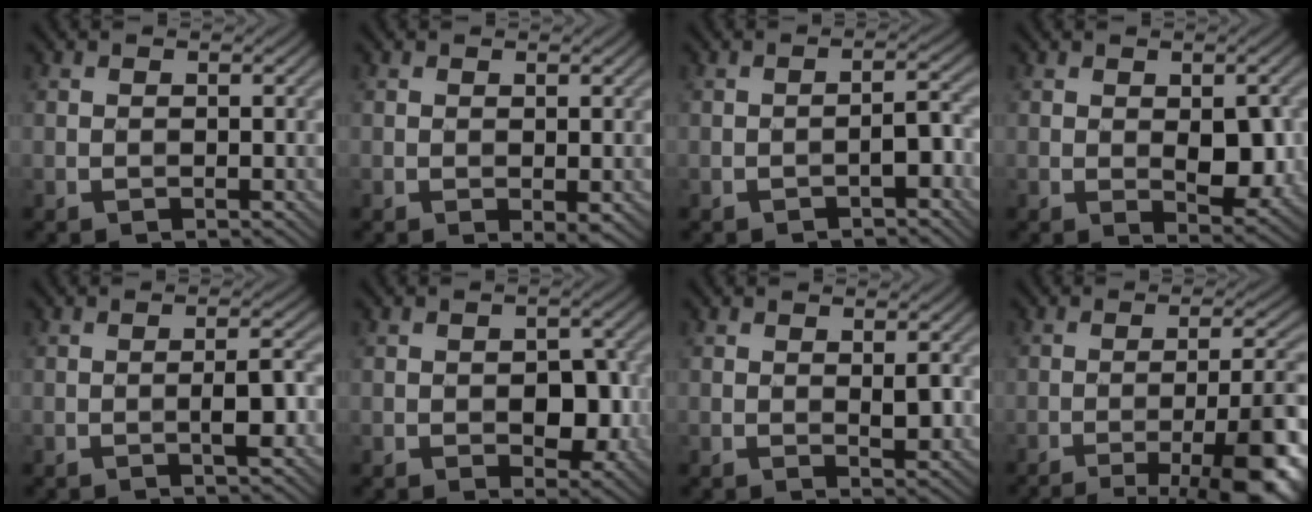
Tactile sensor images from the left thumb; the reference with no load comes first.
{"total": 1.4, "force": [-0.1, 0.6, 1.2], "torque": [-0.019, -0.005, 0.001]}
{"total": 2.3, "force": [-1.5, 0.5, 1.7], "torque": [-0.025, 0.011, -0.027]}
{"total": 4.9, "force": [-0.3, 2.3, 4.3], "torque": [-0.068, -0.007, 0.000]}
{"total": 2.7, "force": [-1.0, 0.2, 2.5], "torque": [-0.041, 0.008, -0.023]}
{"total": 4.8, "force": [-1.0, 2.9, 3.7], "torque": [-0.054, -0.007, -0.013]}
{"total": 2.1, "force": [0.3, 0.8, 1.9], "torque": [-0.031, -0.006, 0.007]}
{"total": 13.5, "force": [-6.8, 3.1, 11.3], "torque": [-0.123, 0.017, -0.096]}